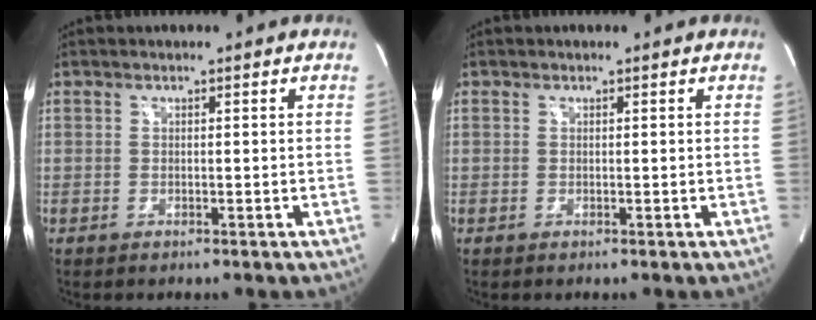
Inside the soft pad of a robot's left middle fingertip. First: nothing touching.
{"total": 0.0}